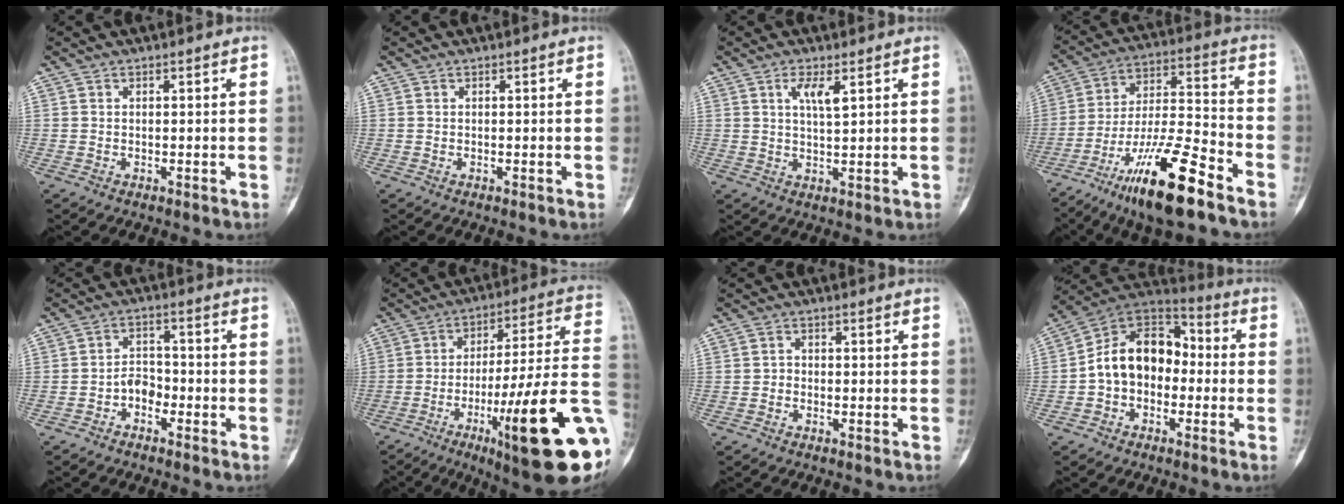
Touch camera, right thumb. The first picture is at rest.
{"total": 0.0}
{"total": 4.3, "force": [1.9, 1.1, 3.7], "torque": [-0.069, -0.013, 0.037]}
{"total": 18.5, "force": [-11.7, 3.7, 13.8], "torque": [-0.268, 0.063, -0.208]}
{"total": 3.9, "force": [-2.0, 2.7, 1.9], "torque": [-0.013, 0.026, -0.044]}
{"total": 26.7, "force": [-8.7, 4.2, 24.9], "torque": [-0.325, 0.020, -0.123]}
{"total": 1.3, "force": [-0.4, 1.1, 0.5], "torque": [0.000, 0.006, -0.009]}
{"total": 14.1, "force": [-1.5, 10.2, 9.5], "torque": [-0.130, 0.050, -0.041]}